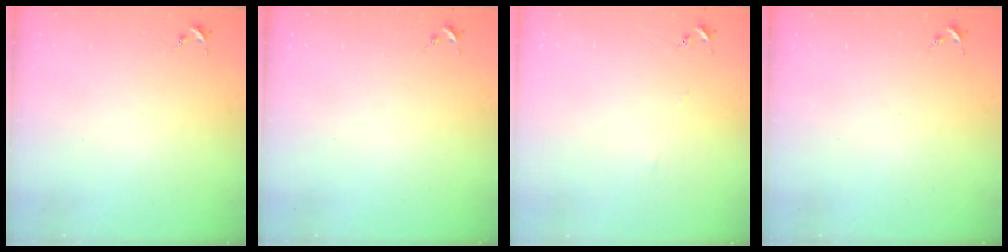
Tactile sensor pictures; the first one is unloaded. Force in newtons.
{"total": 0.0}
{"total": 2.5, "press": 2.5, "slide": 0.4}
{"total": 0.0}